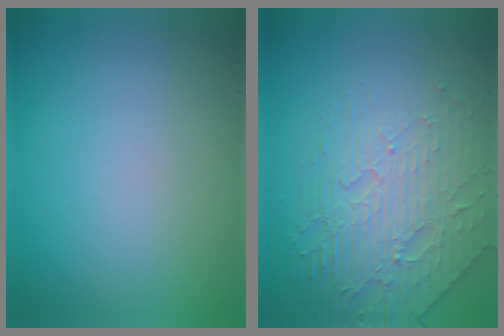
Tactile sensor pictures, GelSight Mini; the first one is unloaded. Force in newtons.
{"total": 4.3, "press": 4.0, "slide": 1.7}